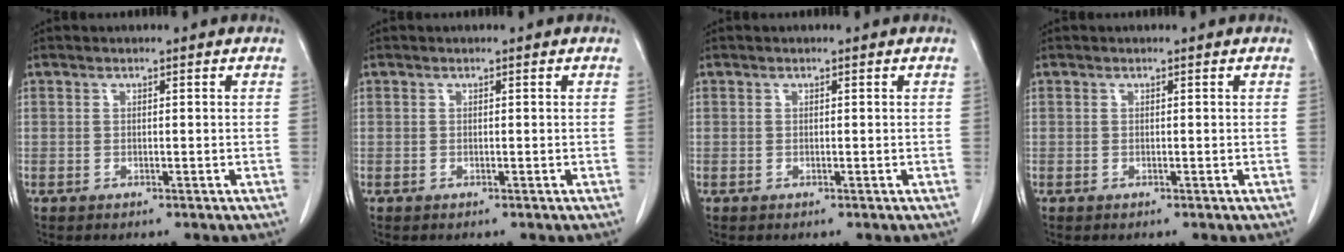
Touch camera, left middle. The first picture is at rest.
{"total": 0.0}
{"total": 0.0}
{"total": 0.0}